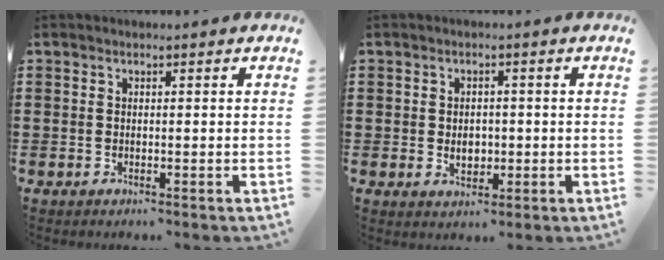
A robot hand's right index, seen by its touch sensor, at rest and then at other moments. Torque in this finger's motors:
{"motor_torque": [1.24, 0.90, 0.08, 0.02]}